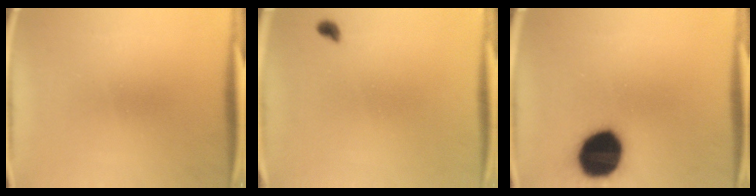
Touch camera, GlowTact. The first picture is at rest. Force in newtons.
{"total": 1.4}
{"total": 18.7}